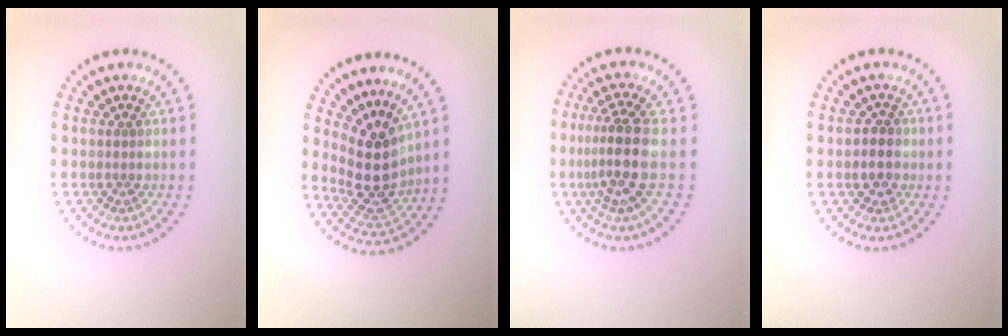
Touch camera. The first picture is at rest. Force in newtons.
{"total": 4.4, "press": 3.7, "slide": 2.3}
{"total": 4.0, "press": 3.1, "slide": 2.5}
{"total": 2.0, "press": 1.9, "slide": 0.6}